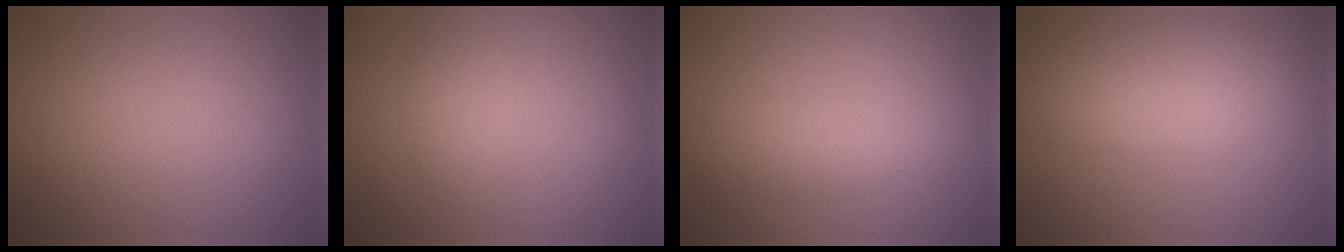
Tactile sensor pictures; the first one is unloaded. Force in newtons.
{"total": 1.8, "press": 1.8, "slide": 0.2}
{"total": 2.4, "press": 2.4, "slide": 0.0}
{"total": 8.1, "press": 8.1, "slide": 0.8}